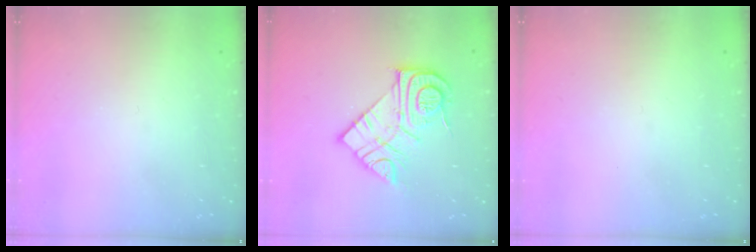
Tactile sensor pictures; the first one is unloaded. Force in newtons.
{"total": 14.3, "press": 14.3, "slide": 0.8}
{"total": 0.0}